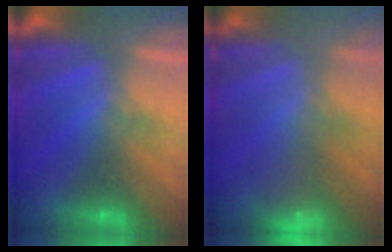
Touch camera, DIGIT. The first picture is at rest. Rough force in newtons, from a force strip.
{"total": 2.3}